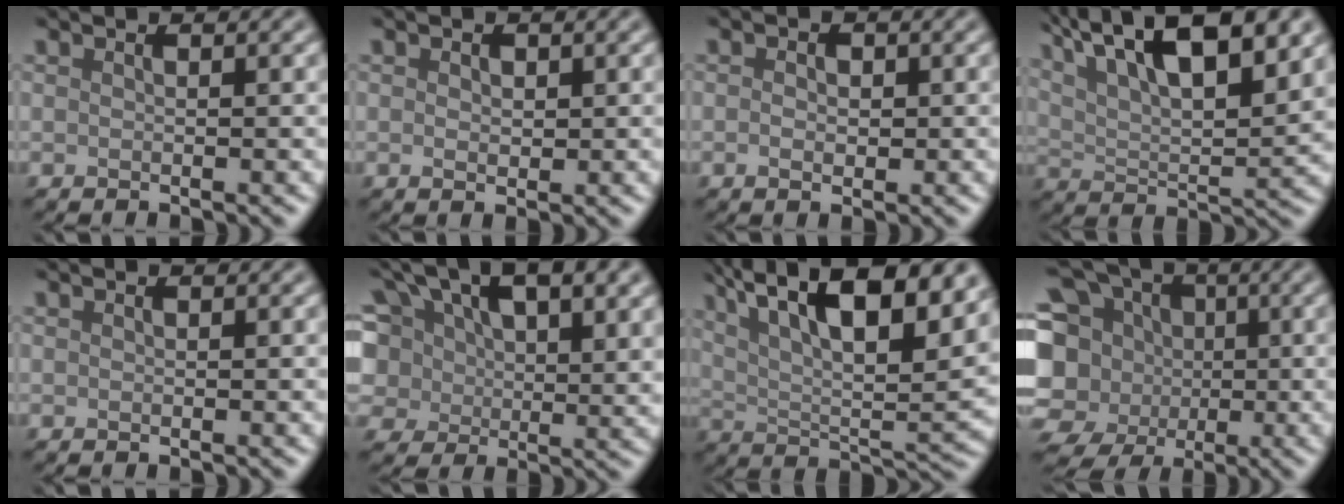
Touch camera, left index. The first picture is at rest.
{"total": 0.9, "force": [0.2, 0.6, 0.6], "torque": [-0.009, -0.003, 0.003]}
{"total": 1.5, "force": [-0.1, 1.0, 1.1], "torque": [-0.008, -0.001, -0.005]}
{"total": 14.2, "force": [8.7, 5.0, 10.1], "torque": [-0.155, 0.034, 0.105]}
{"total": 0.0}
{"total": 15.2, "force": [7.6, 8.2, 10.3], "torque": [-0.188, 0.034, 0.102]}
{"total": 15.5, "force": [8.5, 5.5, 11.8], "torque": [-0.177, 0.023, 0.113]}
{"total": 12.1, "force": [-1.1, 10.6, 5.7], "torque": [-0.147, 0.014, -0.024]}